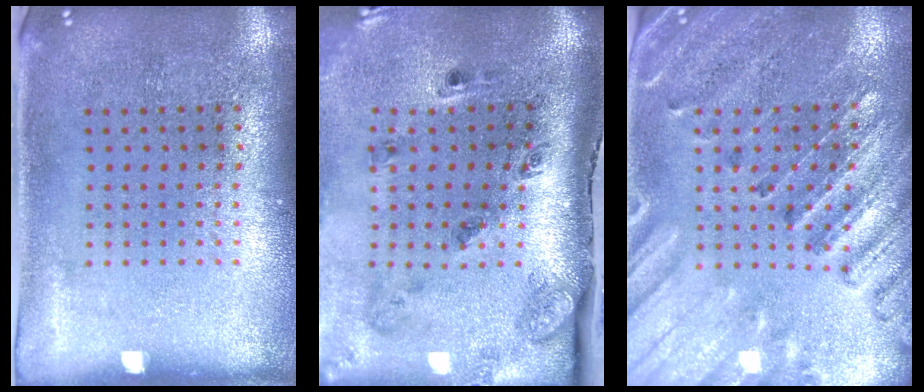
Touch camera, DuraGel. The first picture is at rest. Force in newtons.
{"total": 3.2, "press": 2.0, "slide": 2.5}
{"total": 2.7, "press": 2.6, "slide": 0.9}